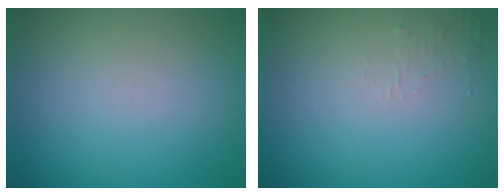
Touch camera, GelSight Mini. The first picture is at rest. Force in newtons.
{"total": 0.9, "press": 0.9, "slide": 0.1}